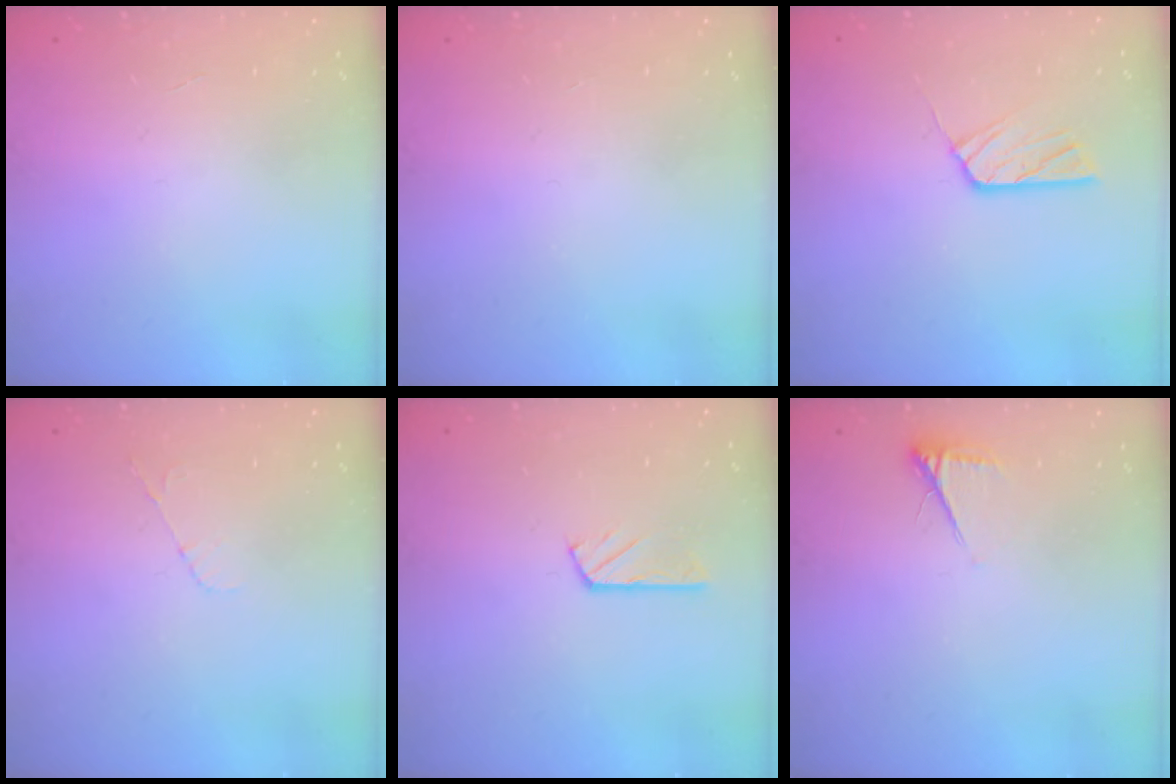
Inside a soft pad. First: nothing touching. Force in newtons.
{"total": 0.0}
{"total": 5.8, "press": 5.8, "slide": 0.3}
{"total": 4.0, "press": 4.0, "slide": 0.6}
{"total": 2.9, "press": 2.9, "slide": 0.1}
{"total": 3.9, "press": 3.9, "slide": 0.6}